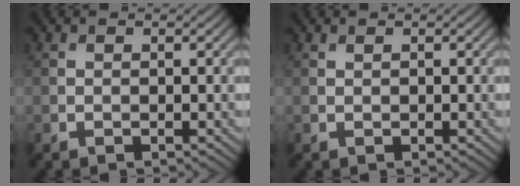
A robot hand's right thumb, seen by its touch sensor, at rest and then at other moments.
{"total": 0.0}